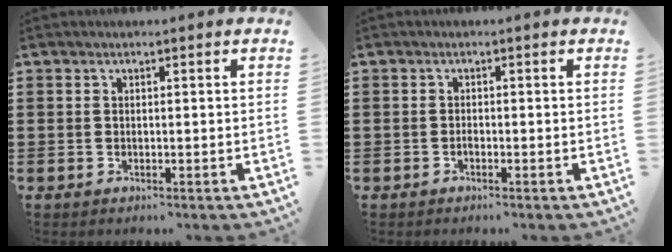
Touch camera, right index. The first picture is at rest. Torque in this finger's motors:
{"motor_torque": [1.49, 0.65, 0.01, -0.01]}